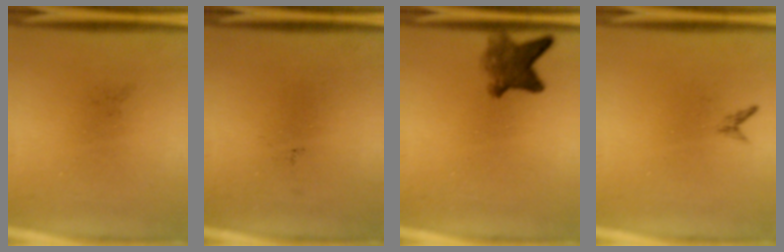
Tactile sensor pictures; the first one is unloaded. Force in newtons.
{"total": 0.0}
{"total": 5.2}
{"total": 0.7}